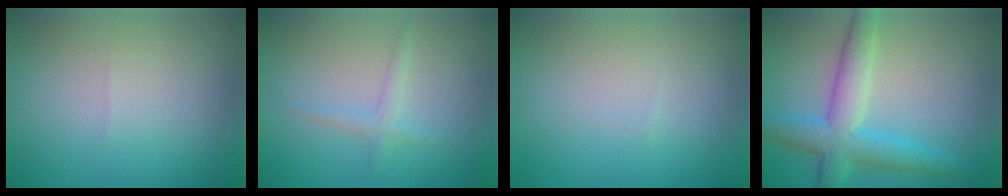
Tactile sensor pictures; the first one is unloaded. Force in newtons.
{"total": 1.1, "press": 1.1, "slide": 0.1}
{"total": 0.0}
{"total": 5.3, "press": 5.3, "slide": 0.1}